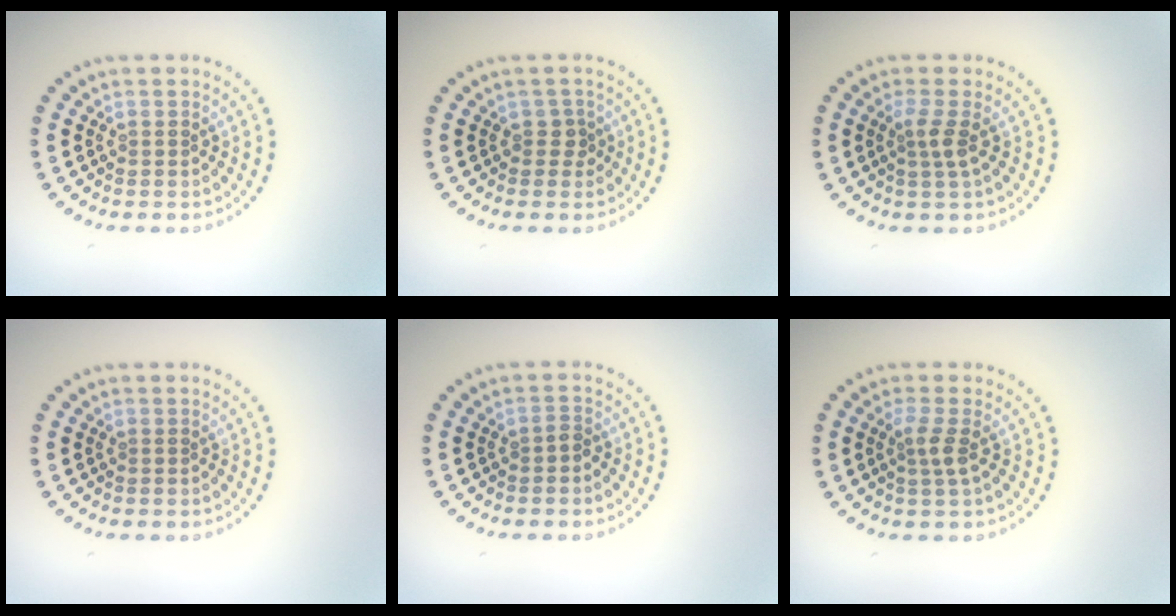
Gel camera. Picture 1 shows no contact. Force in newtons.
{"total": 1.2, "press": 1.0, "slide": 0.7}
{"total": 1.8, "press": 1.3, "slide": 1.2}
{"total": 0.0}
{"total": 0.9, "press": 0.7, "slide": 0.5}
{"total": 1.8, "press": 1.4, "slide": 1.2}